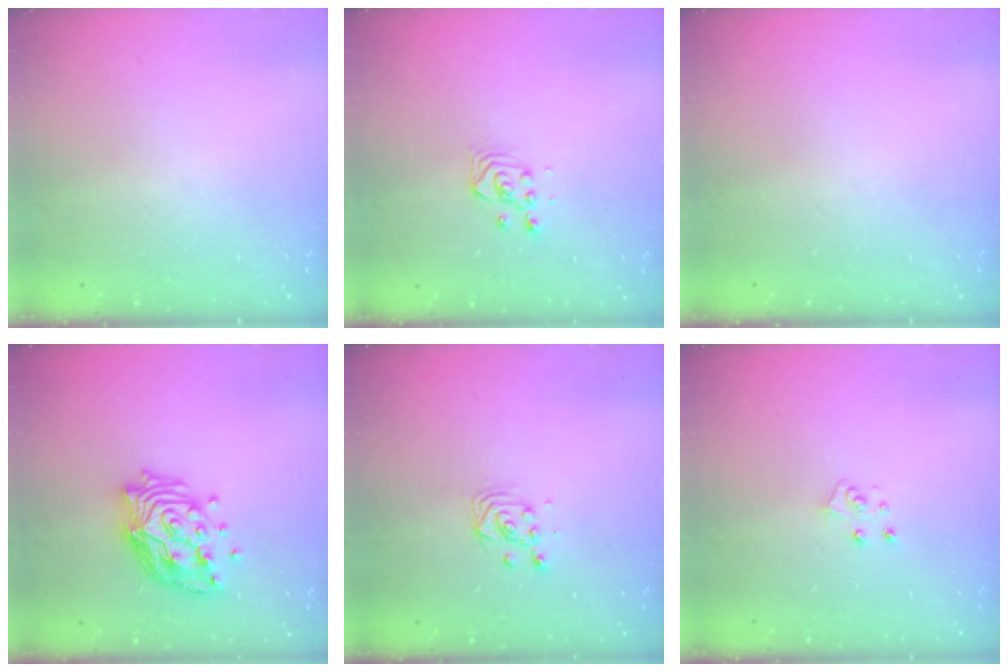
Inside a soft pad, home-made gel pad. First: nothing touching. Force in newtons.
{"total": 3.3, "press": 3.3, "slide": 0.3}
{"total": 0.0}
{"total": 14.8, "press": 14.8, "slide": 1.2}
{"total": 3.1, "press": 3.1, "slide": 0.3}
{"total": 5.1, "press": 5.1, "slide": 0.5}